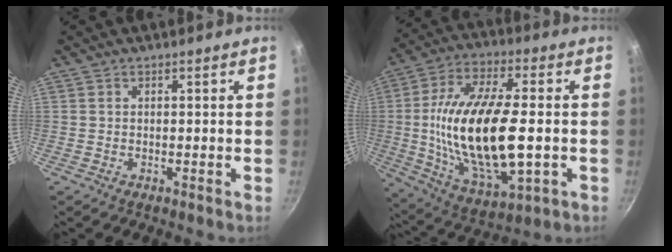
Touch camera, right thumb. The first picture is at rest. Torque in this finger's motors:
{"motor_torque": [1.53, 3.47, 2.65, -0.12, 0.57]}